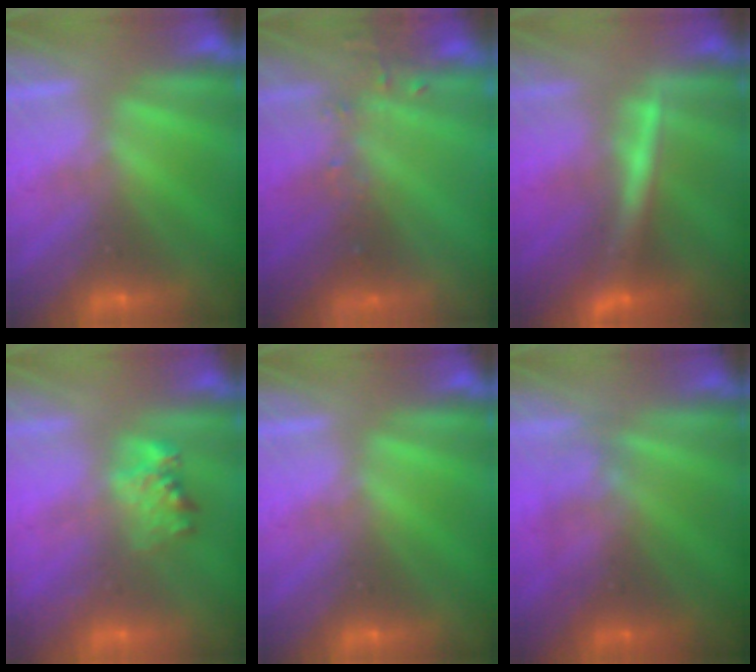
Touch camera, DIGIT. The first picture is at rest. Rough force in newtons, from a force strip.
{"total": 7.0}
{"total": 2.4}
{"total": 2.3}
{"total": 0.0}
{"total": 3.2}